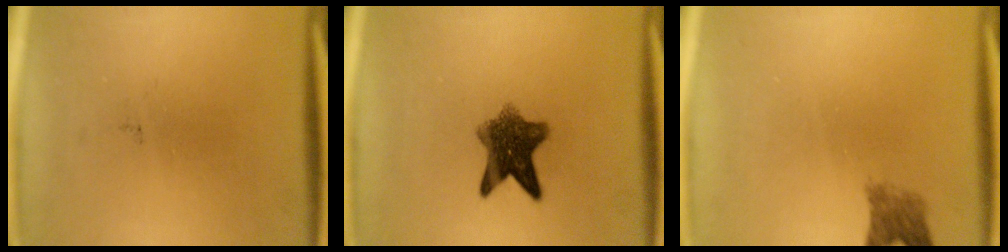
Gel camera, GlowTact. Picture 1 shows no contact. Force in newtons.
{"total": 7.8}
{"total": 2.7}